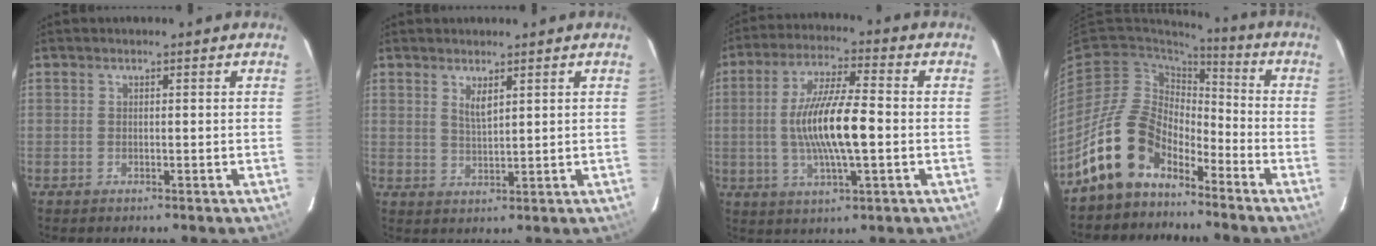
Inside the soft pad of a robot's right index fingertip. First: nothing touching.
{"total": 2.8, "force": [1.6, 0.8, 2.2], "torque": [-0.039, -0.004, 0.030]}
{"total": 13.0, "force": [-1.2, 2.6, 12.7], "torque": [-0.242, 0.000, -0.022]}
{"total": 13.8, "force": [-9.6, 7.6, 6.4], "torque": [-0.128, 0.020, -0.174]}